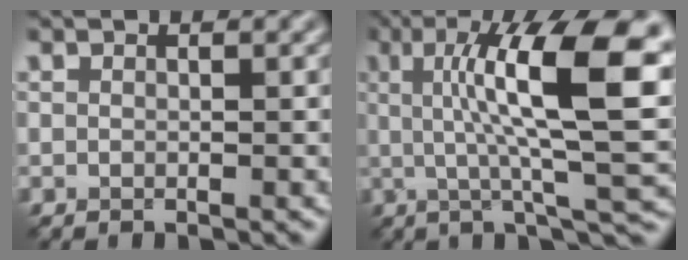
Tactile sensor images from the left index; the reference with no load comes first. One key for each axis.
{"total": 13.9, "fx": 3.0, "fy": 3.4, "fz": 13.1, "tx": -0.178, "ty": 0.013, "tz": 0.040}